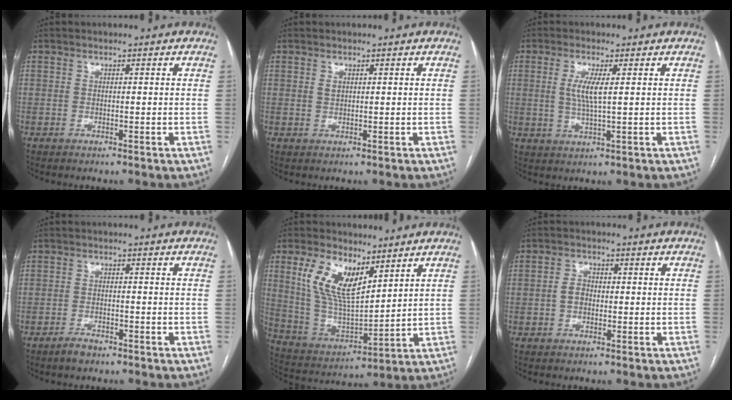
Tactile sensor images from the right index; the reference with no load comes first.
{"total": 0.8, "force": [0.4, 0.5, 0.6], "torque": [-0.009, -0.001, 0.009]}
{"total": 4.4, "force": [0.9, 0.3, 4.3], "torque": [-0.091, -0.004, 0.019]}
{"total": 2.2, "force": [-1.8, 0.9, 1.0], "torque": [-0.027, 0.001, -0.027]}
{"total": 12.7, "force": [6.5, 5.2, 9.6], "torque": [-0.199, 0.008, 0.136]}
{"total": 2.4, "force": [-0.4, 1.8, 1.6], "torque": [-0.031, 0.012, -0.009]}